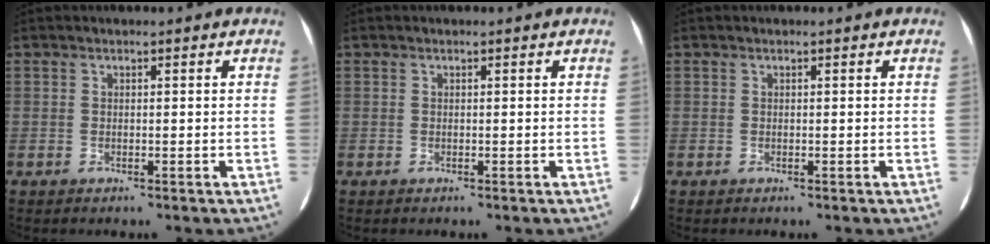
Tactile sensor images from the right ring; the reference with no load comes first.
{"total": 0.0}
{"total": 0.0}